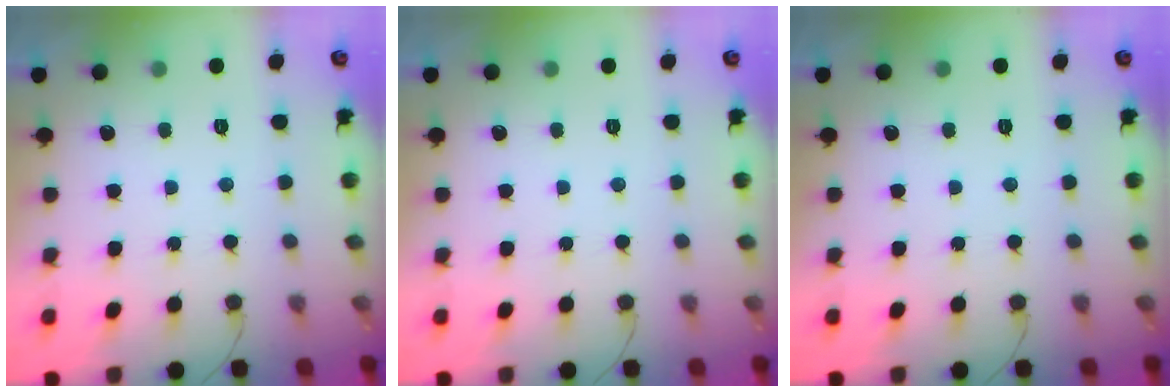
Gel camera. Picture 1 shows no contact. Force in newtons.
{"total": 0.0}
{"total": 0.0}